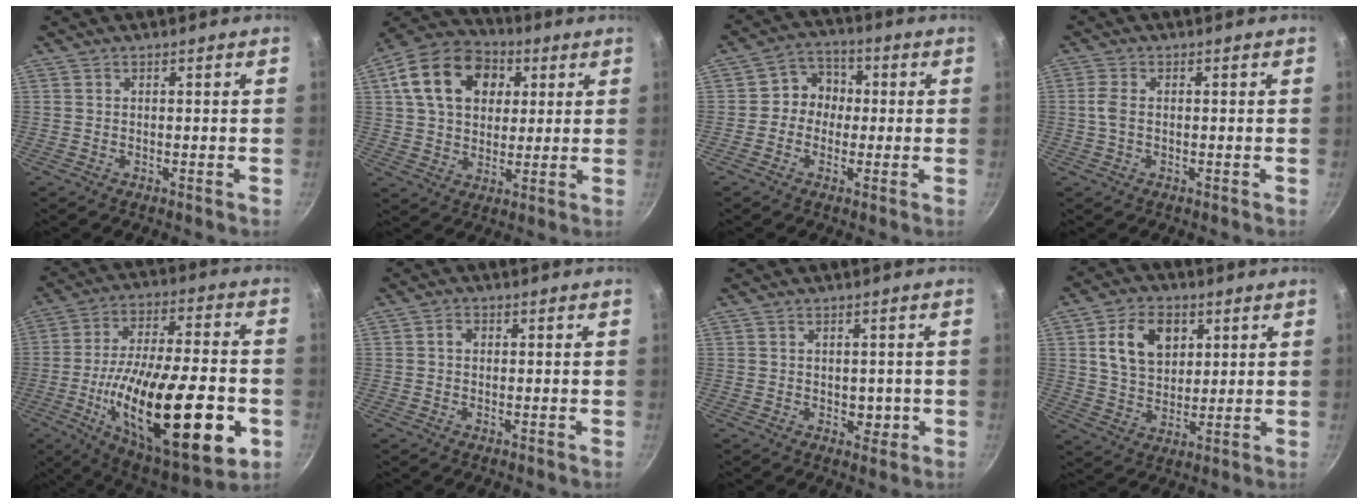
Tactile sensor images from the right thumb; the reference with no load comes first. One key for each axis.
{"total": 17.8, "fx": 5.4, "fy": 13.0, "fz": 11.0, "tx": -0.170, "ty": 0.014, "tz": 0.081}
{"total": 6.4, "fx": -0.3, "fy": 5.9, "fz": 2.5, "tx": 0.003, "ty": 0.018, "tz": -0.021}
{"total": 2.9, "fx": -0.2, "fy": 1.8, "fz": 2.2, "tx": -0.050, "ty": 0.007, "tz": -0.007}
{"total": 31.5, "fx": -8.5, "fy": 11.4, "fz": 28.2, "tx": -0.439, "ty": 0.010, "tz": -0.123}
{"total": 1.6, "fx": 0.2, "fy": 1.3, "fz": 0.9, "tx": -0.014, "ty": 0.006, "tz": 0.001}
{"total": 2.8, "fx": -0.2, "fy": 2.1, "fz": 1.8, "tx": -0.009, "ty": -0.002, "tz": 0.000}
{"total": 11.7, "fx": 3.9, "fy": 8.2, "fz": 7.4, "tx": -0.103, "ty": -0.009, "tz": 0.067}